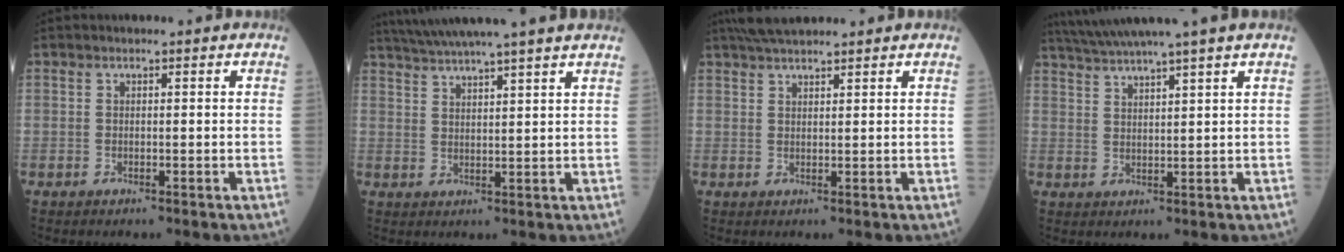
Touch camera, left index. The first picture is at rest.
{"total": 12.4, "force": [10.9, -1.4, 5.8], "torque": [-0.104, 0.019, 0.155]}
{"total": 5.2, "force": [4.6, 0.7, 2.3], "torque": [-0.041, 0.031, 0.086]}
{"total": 8.8, "force": [7.5, -2.1, 4.1], "torque": [-0.072, 0.017, 0.121]}